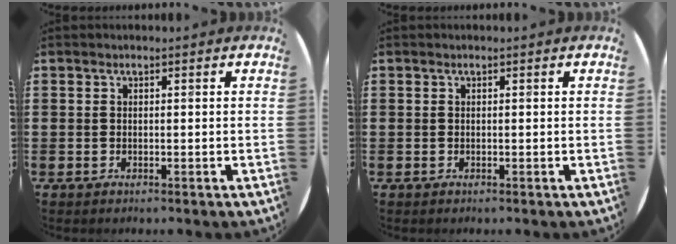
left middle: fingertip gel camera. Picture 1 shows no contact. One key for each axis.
{"total": 0.0}